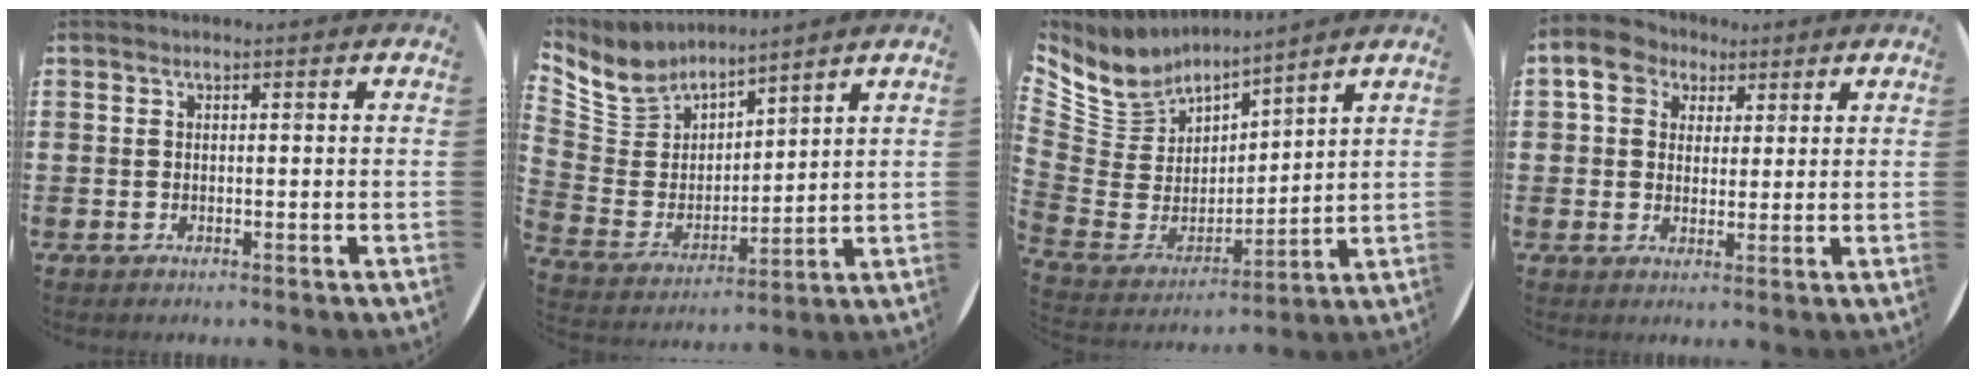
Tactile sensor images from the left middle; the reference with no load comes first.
{"total": 6.2, "force": [5.7, 2.4, -0.2], "torque": [-0.041, -0.053, 0.105]}
{"total": 6.5, "force": [5.5, 3.4, -0.6], "torque": [-0.038, -0.058, 0.102]}
{"total": 5.1, "force": [2.9, 4.1, 1.0], "torque": [-0.033, 0.014, 0.053]}